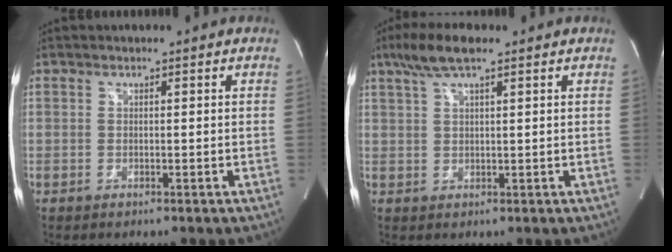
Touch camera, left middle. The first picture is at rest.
{"total": 5.9, "force": [3.9, 0.9, 4.3], "torque": [-0.095, 0.019, 0.075]}